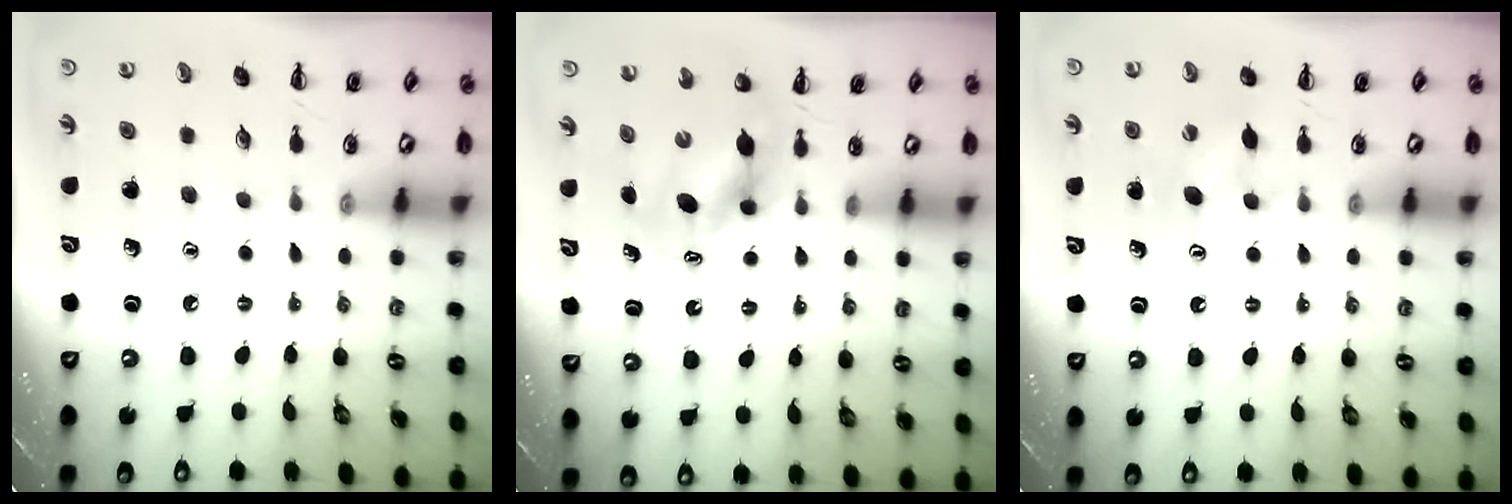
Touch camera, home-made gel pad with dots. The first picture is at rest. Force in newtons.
{"total": 7.0, "press": 6.9, "slide": 1.2}
{"total": 7.0, "press": 6.9, "slide": 1.3}